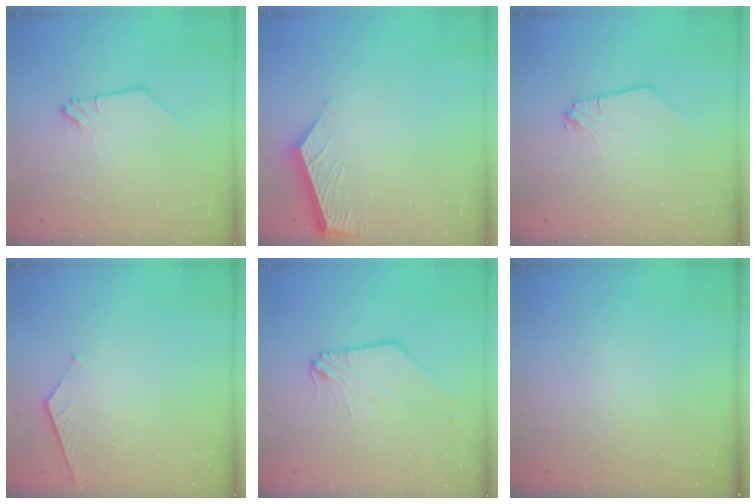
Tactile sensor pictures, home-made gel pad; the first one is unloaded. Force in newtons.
{"total": 4.5, "press": 4.5, "slide": 0.2}
{"total": 0.0}
{"total": 5.2, "press": 5.1, "slide": 0.5}
{"total": 2.5, "press": 2.5, "slide": 0.5}
{"total": 0.0}